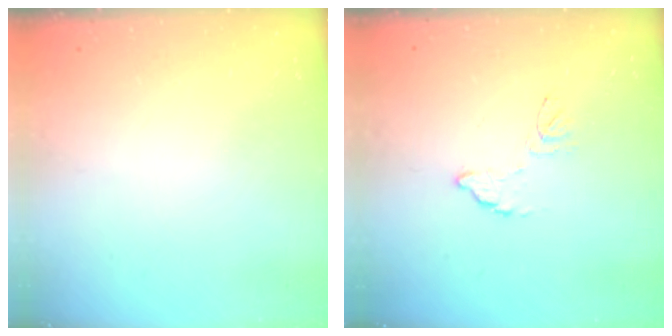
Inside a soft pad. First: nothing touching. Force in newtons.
{"total": 7.9, "press": 7.9, "slide": 0.4}